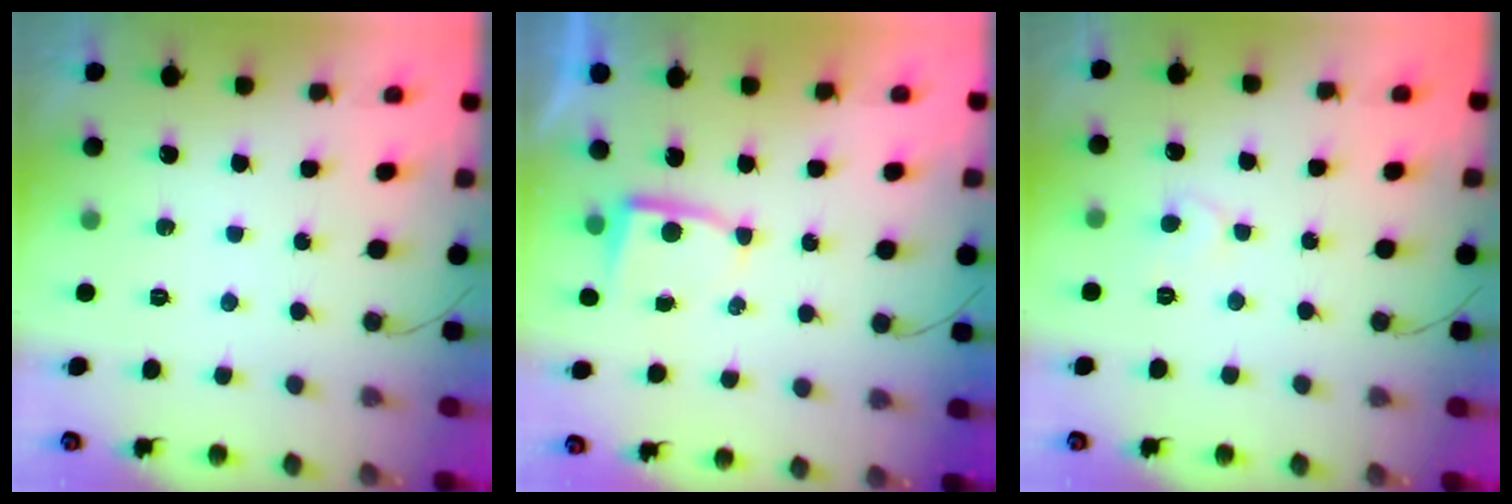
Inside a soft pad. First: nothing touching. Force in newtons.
{"total": 3.0, "press": 3.0, "slide": 0.4}
{"total": 4.7, "press": 4.7, "slide": 0.6}